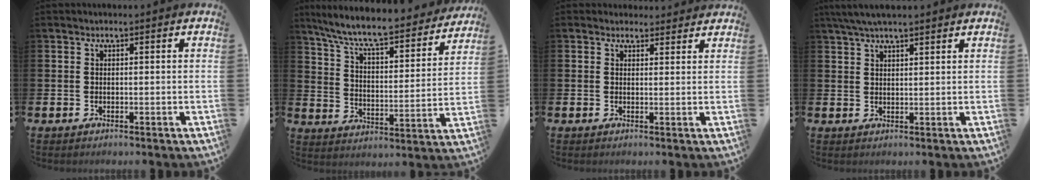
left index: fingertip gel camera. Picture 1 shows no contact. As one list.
[{"total": 8.9, "force": [8.0, 1.3, 3.6], "torque": [-0.099, -0.058, 0.133]}, {"total": 2.2, "force": [2.0, 0.8, -0.1], "torque": [0.009, -0.006, 0.036]}, {"total": 4.4, "force": [3.8, 0.8, 2.1], "torque": [-0.047, -0.005, 0.070]}]